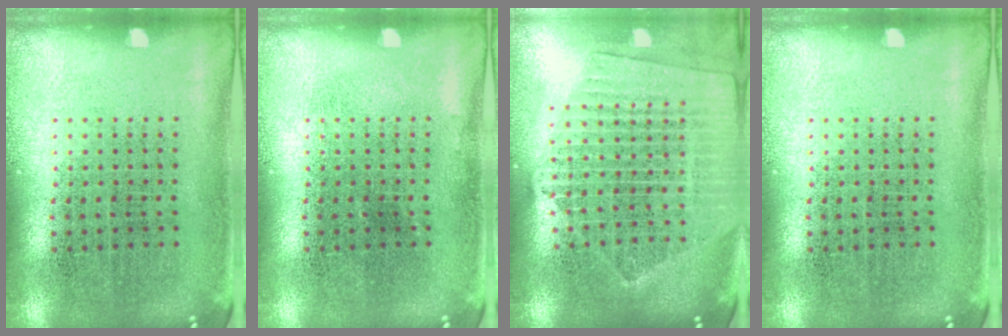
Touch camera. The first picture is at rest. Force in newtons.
{"total": 0.0}
{"total": 2.3, "press": 2.1, "slide": 1.1}
{"total": 0.0}